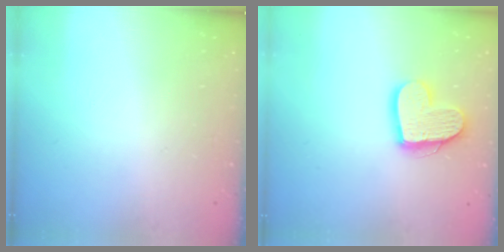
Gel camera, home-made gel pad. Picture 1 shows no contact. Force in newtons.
{"total": 14.8, "press": 14.7, "slide": 1.3}